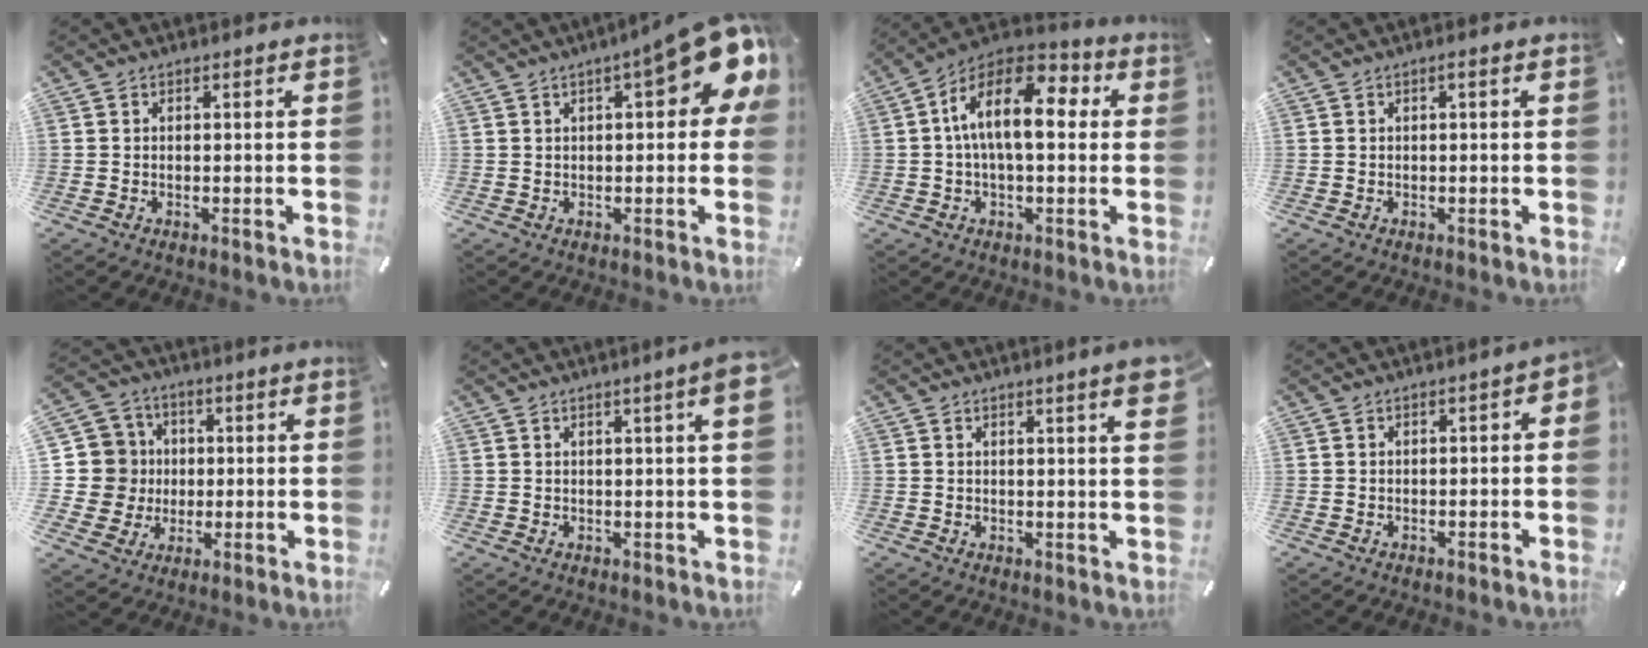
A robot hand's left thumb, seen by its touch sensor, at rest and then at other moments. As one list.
[{"total": 14.4, "force": [5.5, 4.2, 12.6], "torque": [-0.167, -0.030, 0.088]}, {"total": 15.5, "force": [2.3, 7.8, 13.2], "torque": [-0.240, -0.004, 0.036]}, {"total": 1.0, "force": [0.0, 0.1, 1.0], "torque": [-0.018, -0.001, 0.000]}, {"total": 11.9, "force": [0.4, 11.6, 2.6], "torque": [-0.054, 0.003, 0.013]}, {"total": 5.2, "force": [2.1, 0.4, 4.7], "torque": [-0.073, -0.004, 0.032]}, {"total": 4.2, "force": [2.2, 0.4, 3.6], "torque": [-0.054, -0.009, 0.035]}, {"total": 1.8, "force": [-0.6, 0.9, 1.4], "torque": [-0.025, 0.005, -0.012]}]